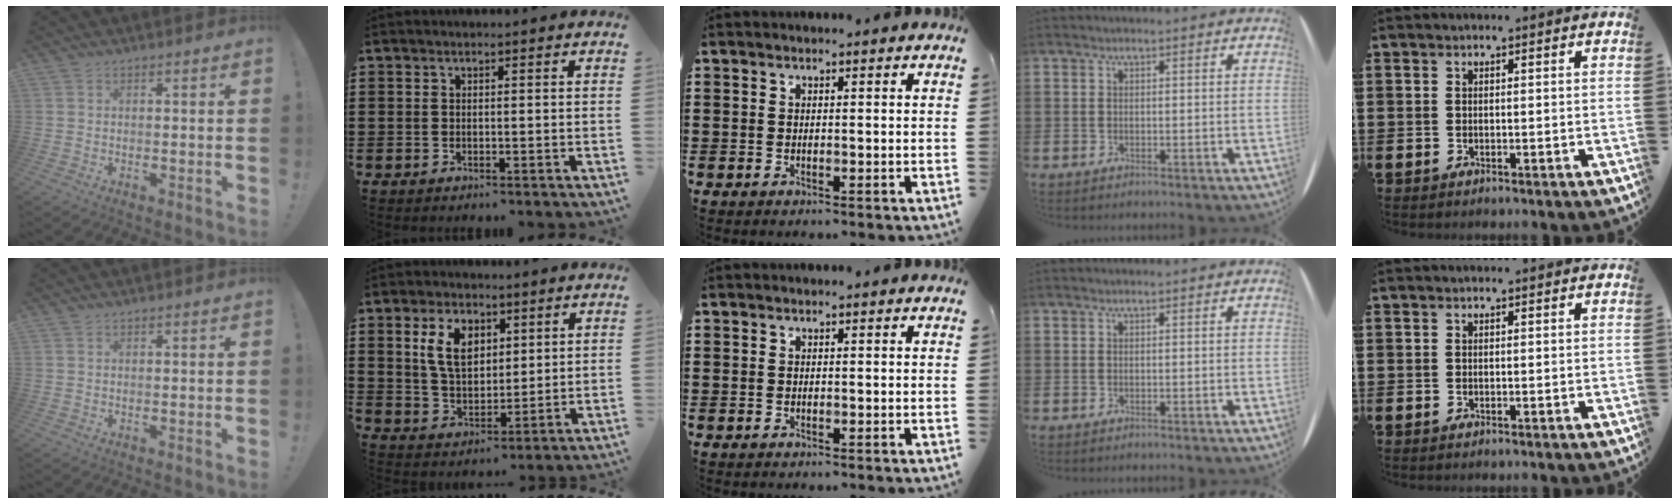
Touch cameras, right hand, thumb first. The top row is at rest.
{"index": {"total": 7.7, "force": [3.0, 4.8, 5.2], "torque": [-0.105, 0.009, 0.051]}}